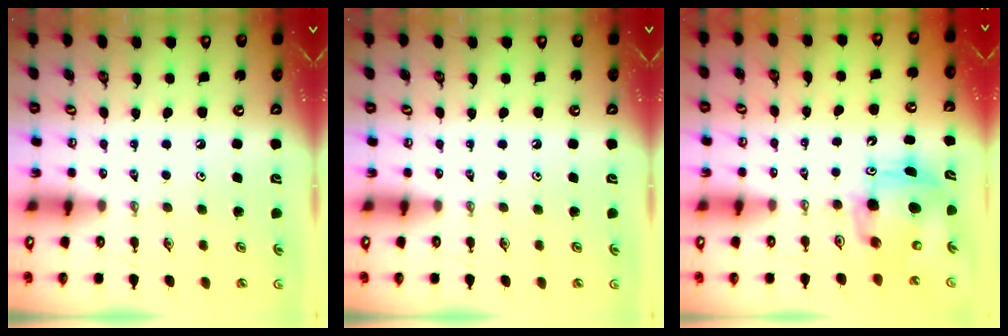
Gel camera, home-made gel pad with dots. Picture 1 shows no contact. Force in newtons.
{"total": 0.0}
{"total": 8.0, "press": 7.9, "slide": 1.4}